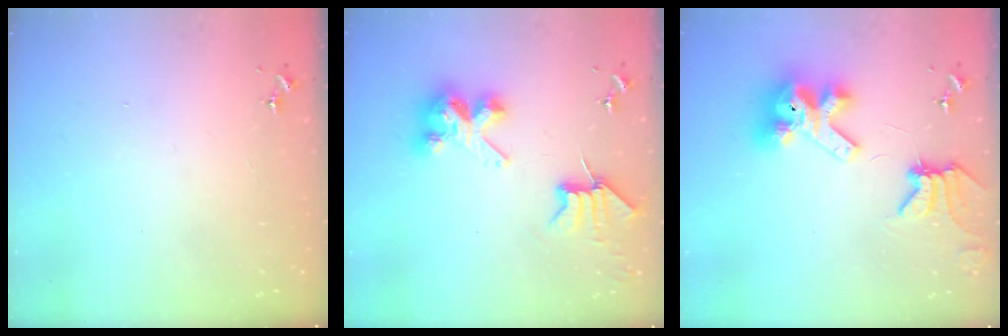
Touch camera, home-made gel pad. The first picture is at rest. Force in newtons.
{"total": 7.8, "press": 7.8, "slide": 0.6}
{"total": 13.6, "press": 13.5, "slide": 1.9}